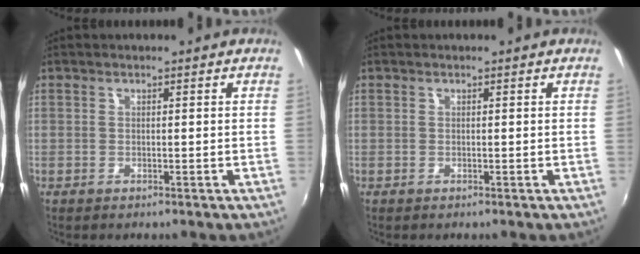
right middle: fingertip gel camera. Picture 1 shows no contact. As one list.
[{"total": 0.0}]